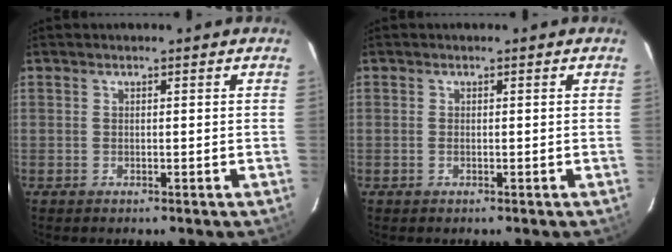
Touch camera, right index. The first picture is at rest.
{"total": 0.7, "force": [-0.2, 0.3, 0.6], "torque": [-0.016, 0.000, -0.005]}